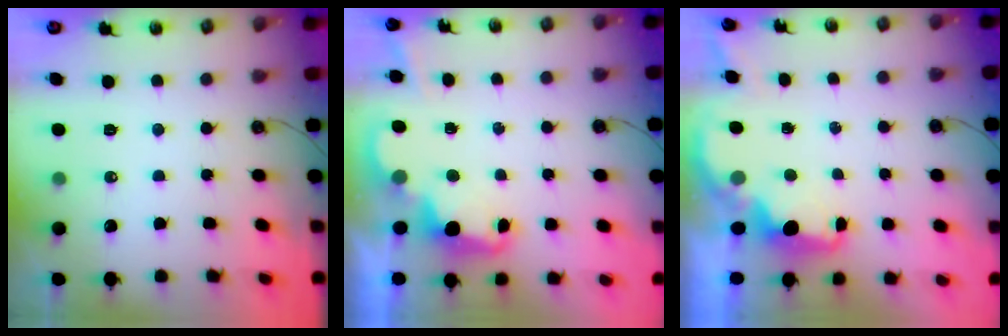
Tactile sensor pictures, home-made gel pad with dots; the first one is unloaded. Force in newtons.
{"total": 2.4, "press": 2.3, "slide": 0.7}
{"total": 2.1, "press": 2.0, "slide": 0.8}